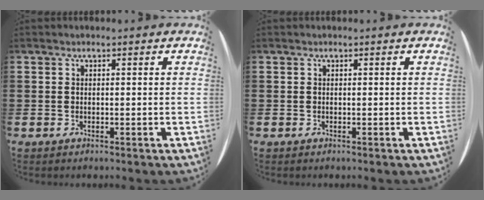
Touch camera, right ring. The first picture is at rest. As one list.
[{"total": 0.0}]